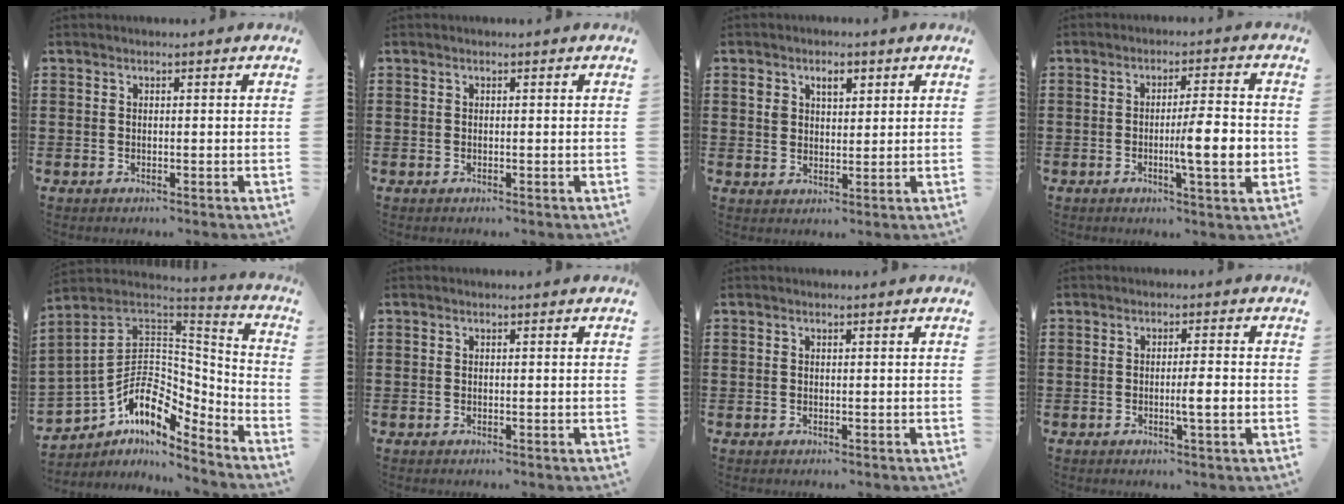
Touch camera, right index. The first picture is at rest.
{"total": 0.0}
{"total": 3.3, "force": [1.7, 2.2, 1.7], "torque": [-0.035, 0.008, 0.027]}
{"total": 7.7, "force": [-1.2, 1.1, 7.5], "torque": [-0.109, -0.008, -0.023]}
{"total": 9.6, "force": [-3.3, 6.5, 6.2], "torque": [-0.120, -0.020, -0.063]}
{"total": 0.0}
{"total": 0.0}
{"total": 3.5, "force": [-0.7, 0.2, 3.4], "torque": [-0.057, -0.004, -0.014]}